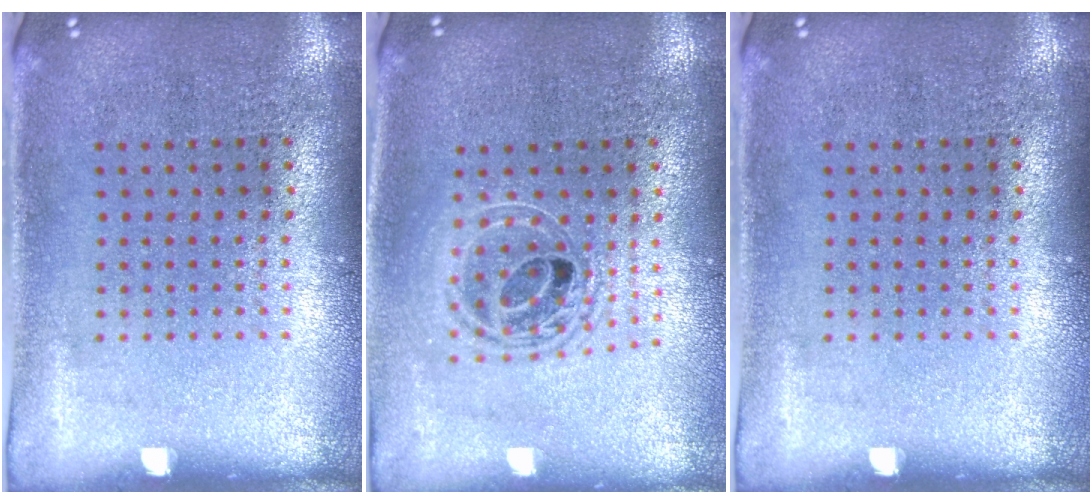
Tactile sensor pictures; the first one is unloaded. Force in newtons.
{"total": 1.6, "press": 1.3, "slide": 0.9}
{"total": 0.0}